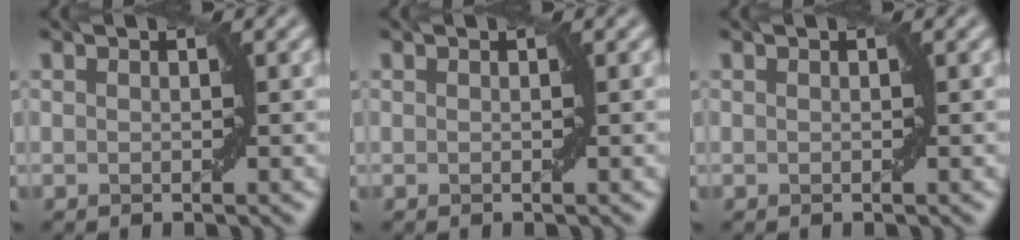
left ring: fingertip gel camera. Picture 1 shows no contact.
{"total": 0.0}
{"total": 0.0}